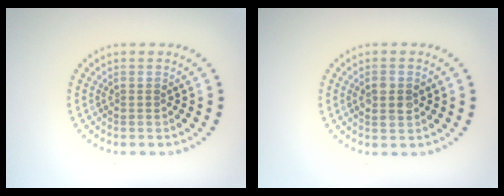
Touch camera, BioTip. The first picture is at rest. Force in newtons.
{"total": 1.8, "press": 1.8, "slide": 0.2}